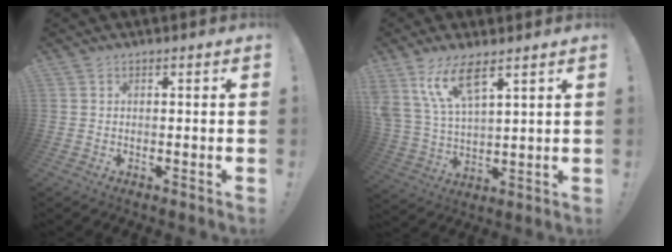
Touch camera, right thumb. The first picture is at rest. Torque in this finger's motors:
{"motor_torque": [0.26, 0.31, 0.79, 0.50, 0.21]}